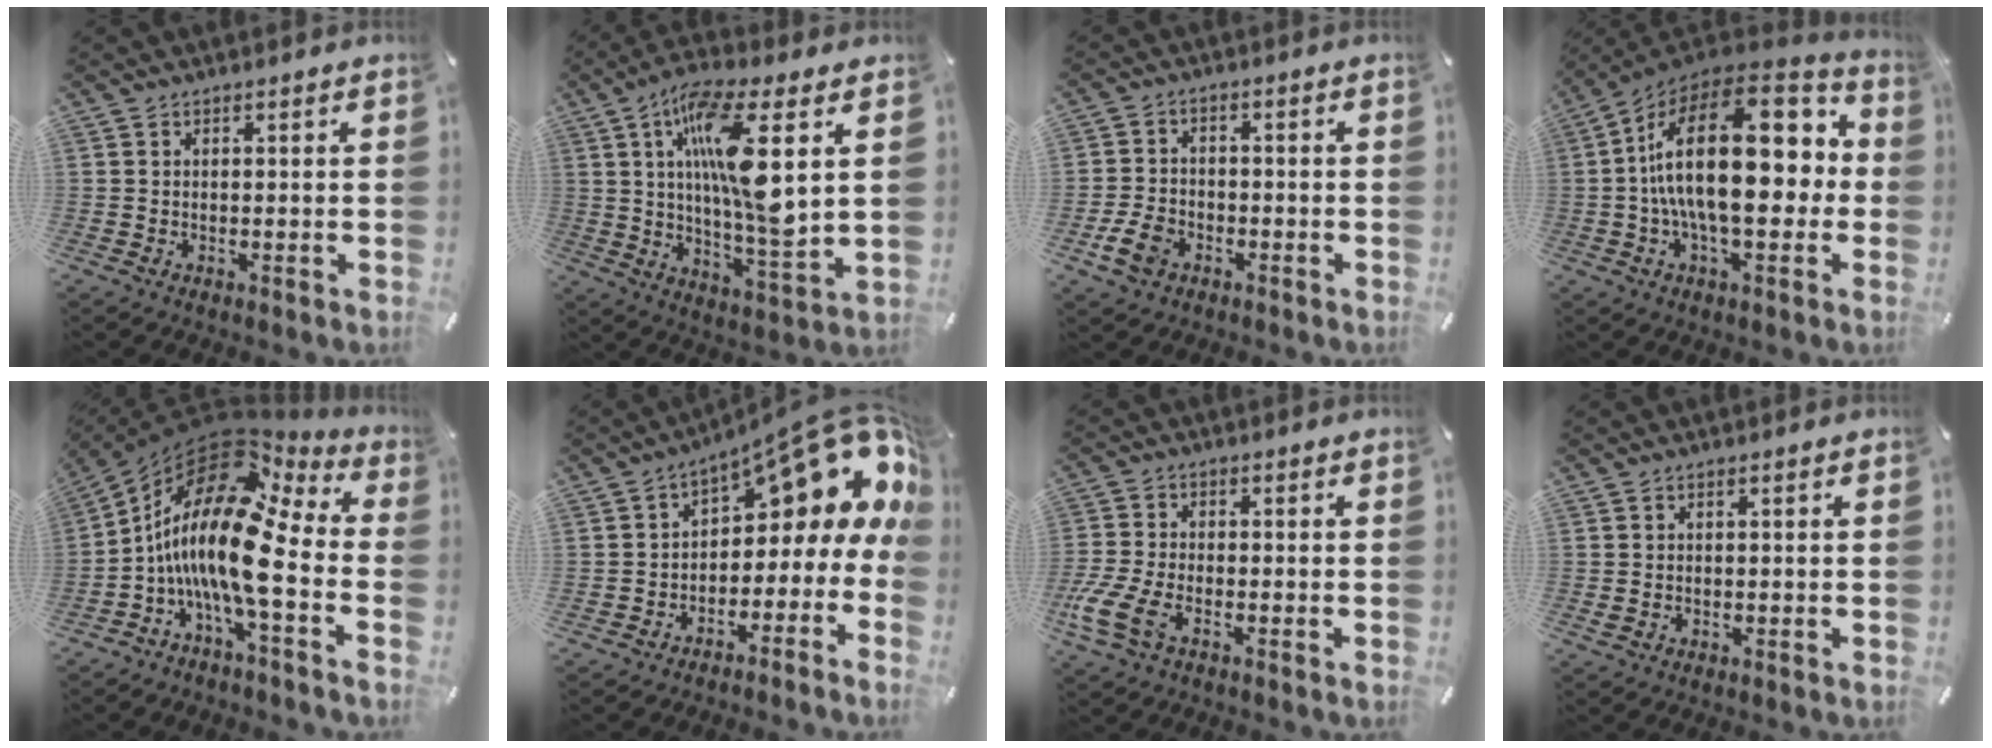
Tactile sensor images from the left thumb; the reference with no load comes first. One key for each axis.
{"total": 17.6, "fx": 4.5, "fy": 4.6, "fz": 16.4, "tx": -0.314, "ty": -0.020, "tz": 0.061}
{"total": 6.3, "fx": -2.8, "fy": 4.7, "fz": 3.2, "tx": -0.075, "ty": 0.009, "tz": -0.050}
{"total": 26.2, "fx": 1.4, "fy": 12.9, "fz": 22.8, "tx": -0.392, "ty": -0.017, "tz": 0.021}
{"total": 19.5, "fx": -2.7, "fy": 6.6, "fz": 18.2, "tx": -0.395, "ty": -0.028, "tz": -0.058}
{"total": 14.5, "fx": 8.8, "fy": 5.8, "fz": 10.0, "tx": -0.121, "ty": -0.074, "tz": 0.140}
{"total": 8.4, "fx": -3.8, "fy": 4.4, "fz": 6.0, "tx": -0.149, "ty": -0.005, "tz": -0.072}
{"total": 0.9, "fx": -0.1, "fy": 0.7, "fz": 0.6, "tx": -0.011, "ty": 0.002, "tz": -0.002}